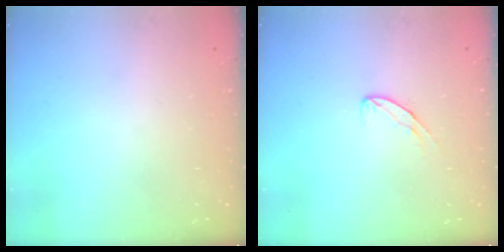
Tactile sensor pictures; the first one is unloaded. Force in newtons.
{"total": 5.2, "press": 5.2, "slide": 0.3}